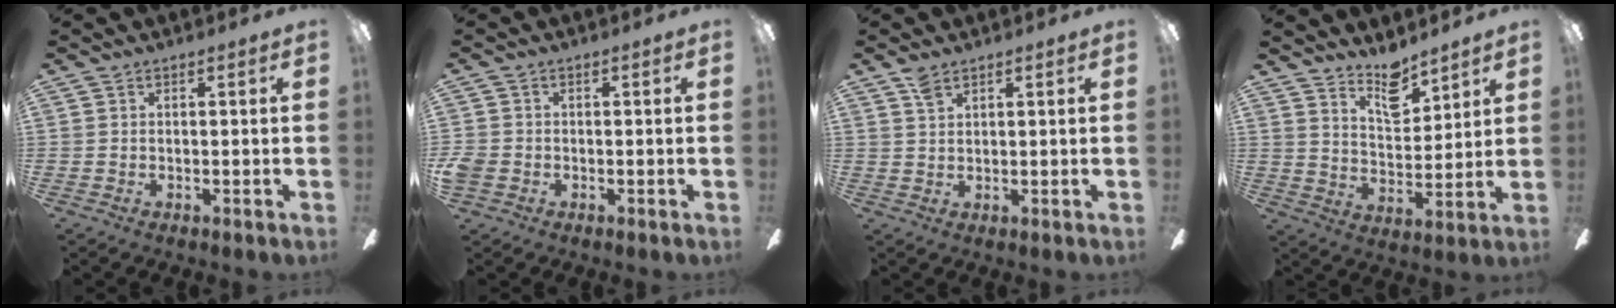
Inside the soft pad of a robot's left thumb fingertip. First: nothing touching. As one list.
[{"total": 3.0, "force": [-1.0, 2.6, 1.1], "torque": [-0.022, 0.005, -0.017]}, {"total": 2.3, "force": [1.8, 0.9, 1.2], "torque": [-0.029, -0.001, 0.034]}, {"total": 9.4, "force": [7.9, 3.6, 3.4], "torque": [-0.044, -0.057, 0.142]}]